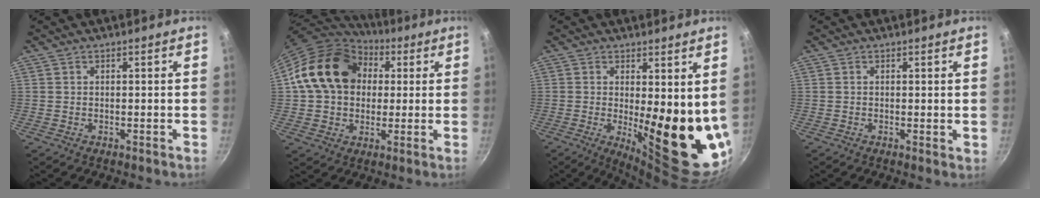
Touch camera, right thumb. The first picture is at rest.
{"total": 19.6, "force": [3.8, 15.8, 11.0], "torque": [-0.168, 0.036, 0.058]}
{"total": 16.3, "force": [0.5, 5.4, 15.3], "torque": [-0.172, -0.042, 0.021]}
{"total": 0.9, "force": [0.3, 0.3, 0.8], "torque": [-0.011, -0.002, 0.001]}